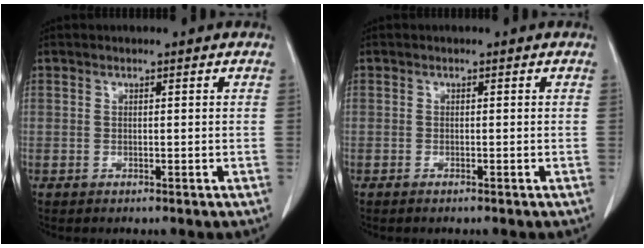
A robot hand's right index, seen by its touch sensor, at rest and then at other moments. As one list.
[{"total": 0.7, "force": [-0.6, 0.1, 0.3], "torque": [-0.012, -0.001, -0.008]}]